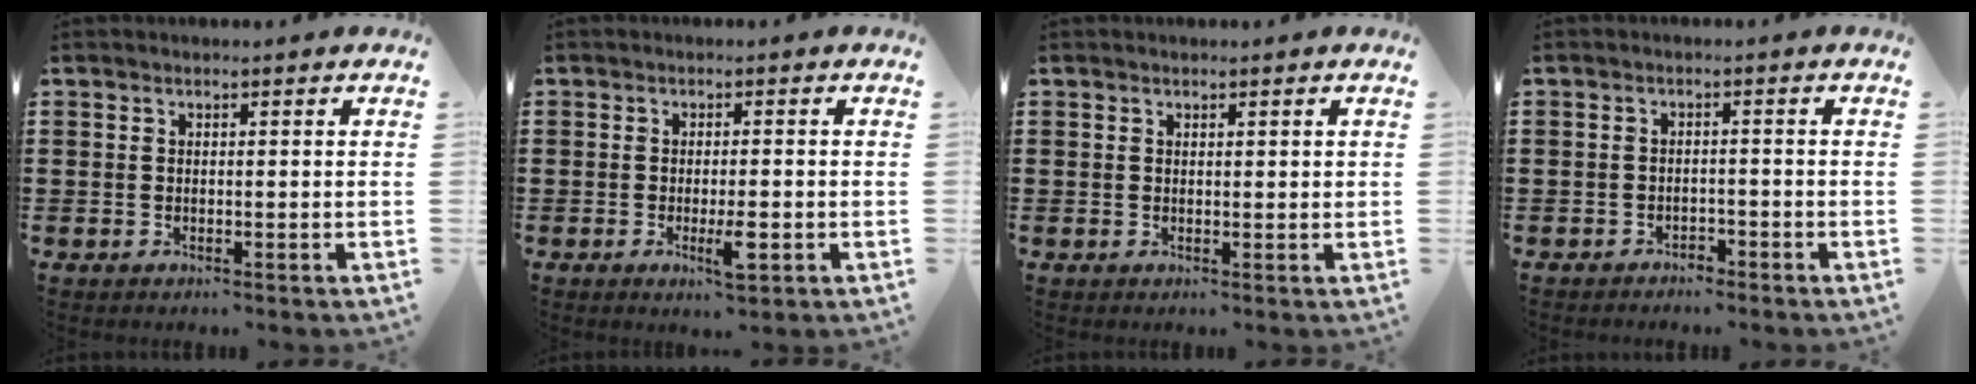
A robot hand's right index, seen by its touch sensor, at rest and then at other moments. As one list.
[{"total": 3.9, "force": [-1.3, 1.0, 3.6], "torque": [-0.064, -0.004, -0.024]}, {"total": 0.6, "force": [0.4, 0.3, 0.4], "torque": [-0.008, 0.001, 0.008]}, {"total": 1.7, "force": [-1.7, 0.5, -0.1], "torque": [-0.005, 0.002, -0.038]}]